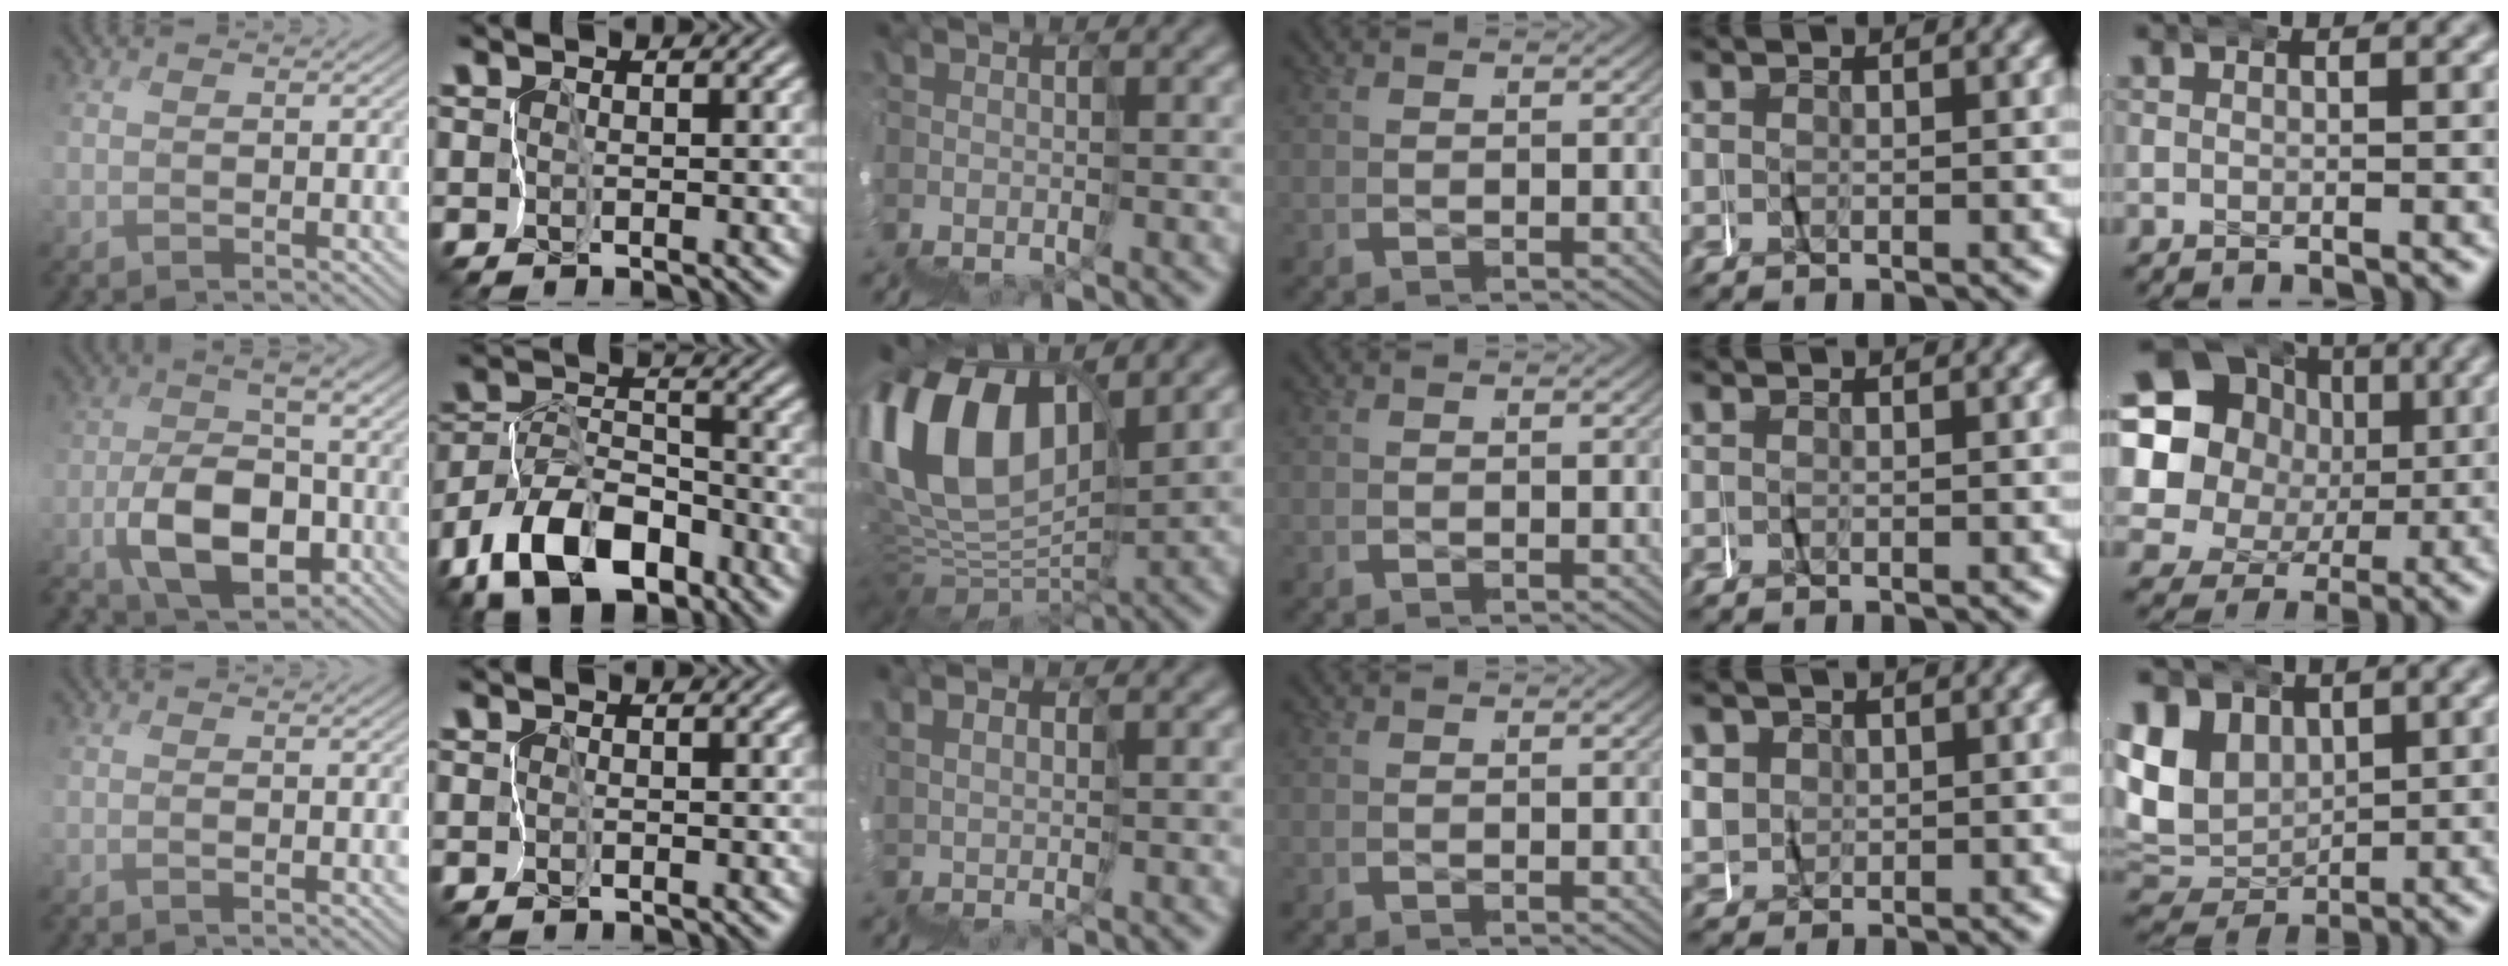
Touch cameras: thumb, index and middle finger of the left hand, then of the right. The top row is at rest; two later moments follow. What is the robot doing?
{"motion": "wrap", "object": "felt sheet"}